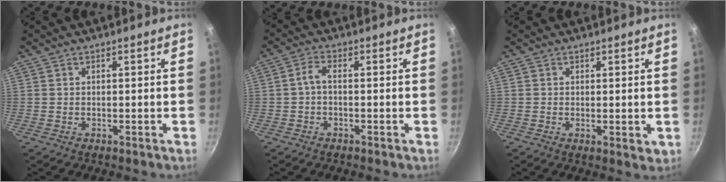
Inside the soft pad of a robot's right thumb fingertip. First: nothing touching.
{"total": 2.7, "force": [-0.6, 1.1, 2.4], "torque": [-0.059, 0.015, -0.018]}
{"total": 2.0, "force": [0.2, 0.9, 1.8], "torque": [-0.025, -0.006, 0.002]}